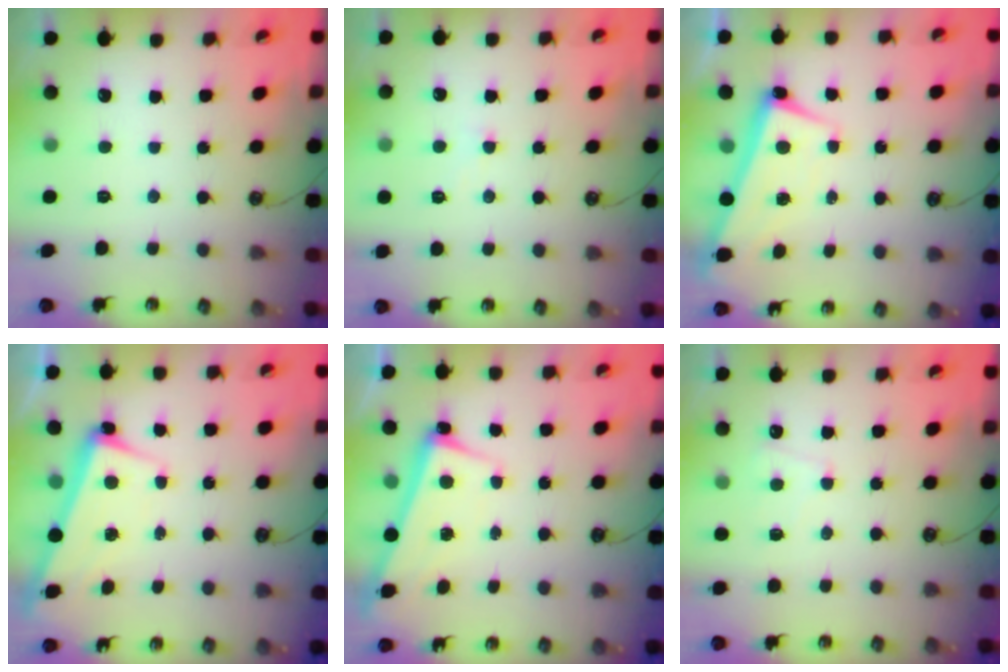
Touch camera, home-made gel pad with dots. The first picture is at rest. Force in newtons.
{"total": 0.8, "press": 0.4, "slide": 0.6}
{"total": 2.5, "press": 2.4, "slide": 0.7}
{"total": 2.6, "press": 2.5, "slide": 0.9}
{"total": 2.5, "press": 2.4, "slide": 0.6}
{"total": 0.9, "press": 0.8, "slide": 0.5}